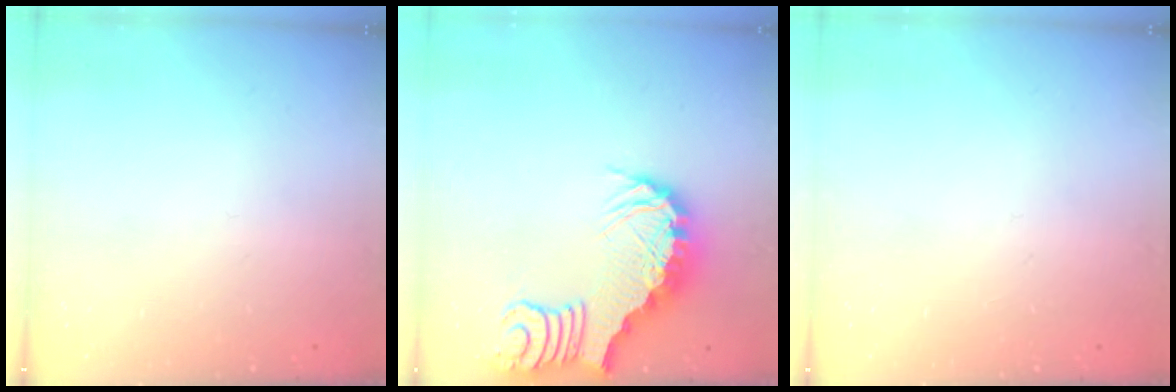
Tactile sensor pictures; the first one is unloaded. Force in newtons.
{"total": 3.1, "press": 3.0, "slide": 0.7}
{"total": 0.0}